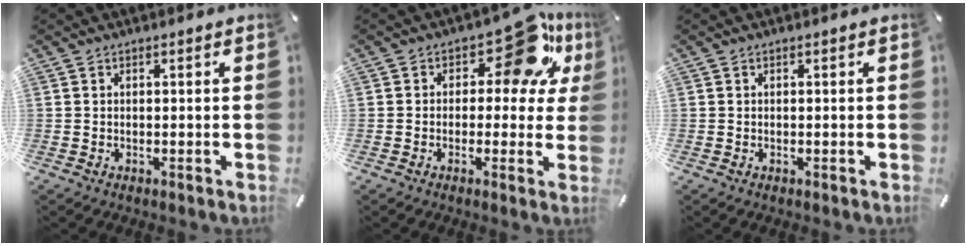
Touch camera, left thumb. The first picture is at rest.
{"total": 14.1, "force": [7.1, 6.9, 10.1], "torque": [-0.135, -0.045, 0.119]}
{"total": 0.0}